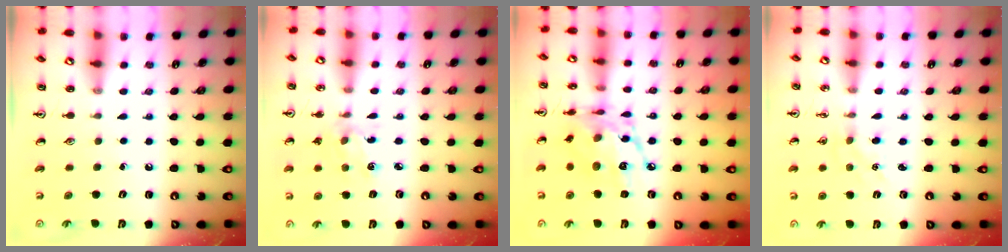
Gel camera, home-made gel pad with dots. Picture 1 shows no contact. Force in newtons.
{"total": 2.8, "press": 2.7, "slide": 0.7}
{"total": 14.9, "press": 14.9, "slide": 0.9}
{"total": 2.8, "press": 2.8, "slide": 0.3}